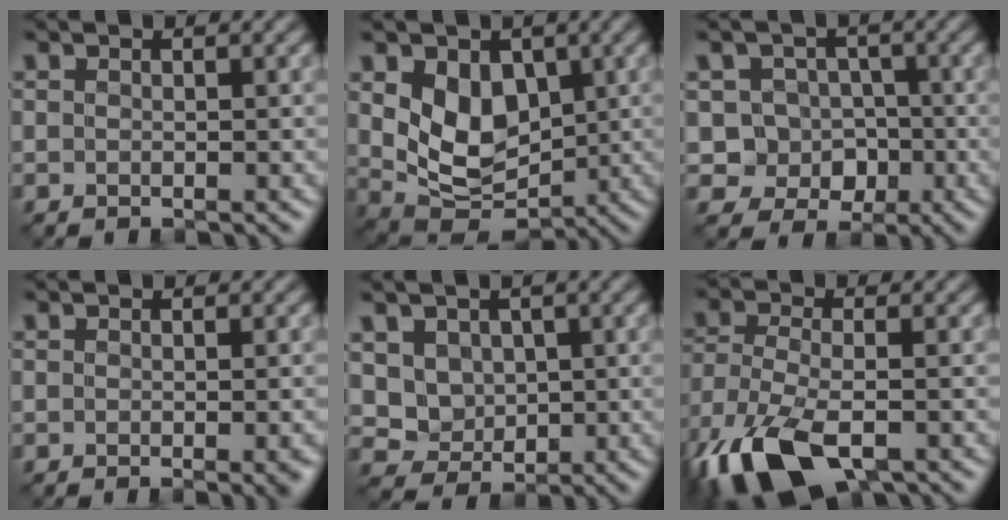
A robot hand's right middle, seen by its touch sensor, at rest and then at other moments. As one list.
[{"total": 6.0, "force": [1.2, 4.4, 3.9], "torque": [-0.076, -0.015, 0.021]}, {"total": 5.1, "force": [-0.5, 4.7, 1.8], "torque": [-0.012, 0.002, -0.032]}, {"total": 1.9, "force": [-0.8, 0.3, 1.7], "torque": [-0.017, -0.008, -0.007]}, {"total": 4.4, "force": [1.4, 3.7, 1.8], "torque": [-0.056, -0.013, 0.040]}, {"total": 11.3, "force": [-6.7, 5.1, 7.5], "torque": [-0.177, -0.032, -0.127]}]